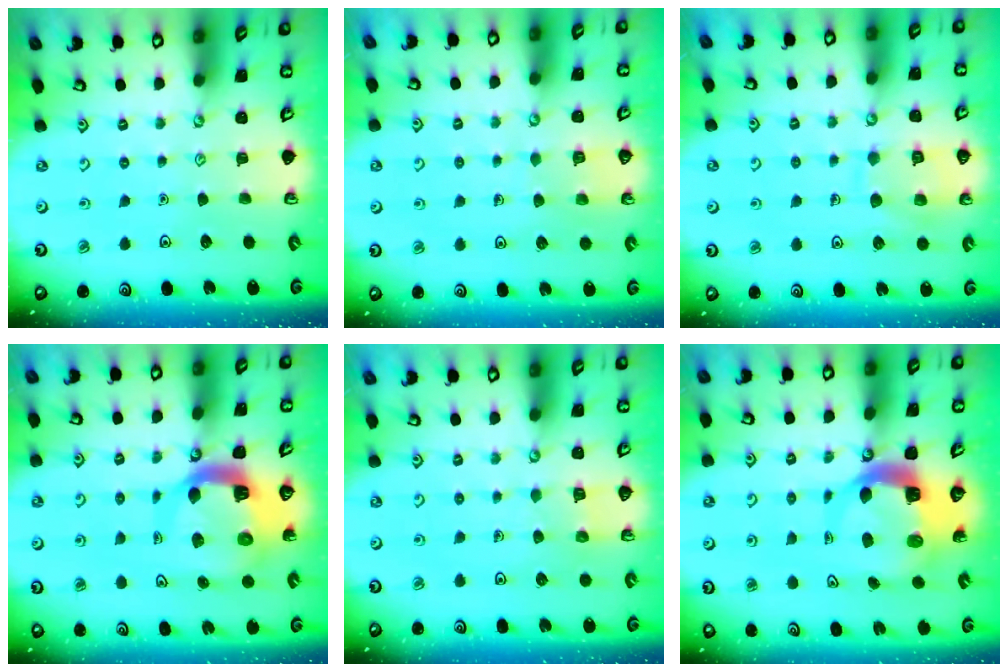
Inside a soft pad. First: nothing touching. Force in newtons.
{"total": 4.8, "press": 4.8, "slide": 0.3}
{"total": 9.9, "press": 9.9, "slide": 0.9}
{"total": 11.1, "press": 11.0, "slide": 1.5}
{"total": 4.1, "press": 4.1, "slide": 0.3}
{"total": 8.6, "press": 8.6, "slide": 1.2}